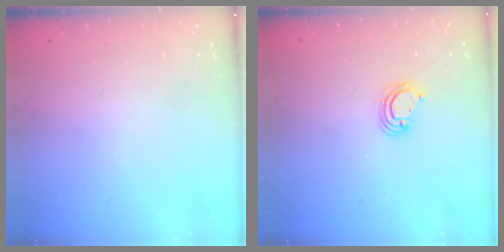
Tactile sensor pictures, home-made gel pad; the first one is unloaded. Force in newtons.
{"total": 4.6, "press": 4.6, "slide": 0.2}